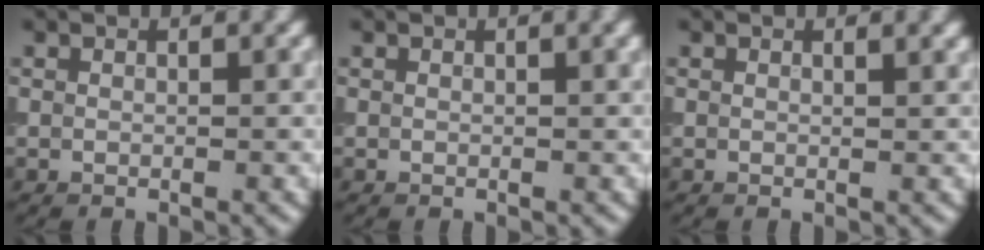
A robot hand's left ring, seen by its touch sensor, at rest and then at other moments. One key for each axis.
{"total": 1.1, "fx": 0.5, "fy": 0.3, "fz": 1.0, "tx": -0.010, "ty": 0.005, "tz": 0.006}
{"total": 1.1, "fx": 0.7, "fy": 0.3, "fz": 0.7, "tx": -0.005, "ty": 0.003, "tz": 0.010}